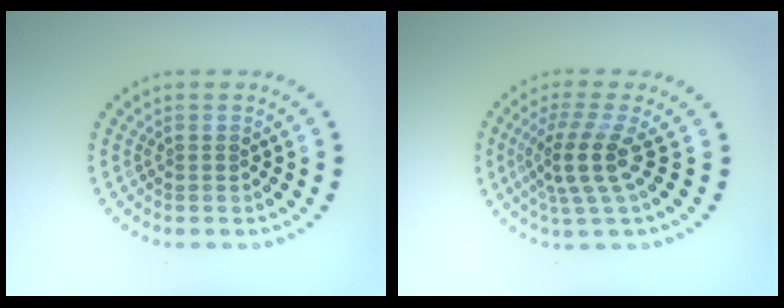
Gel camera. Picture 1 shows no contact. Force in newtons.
{"total": 3.7, "press": 2.7, "slide": 2.6}